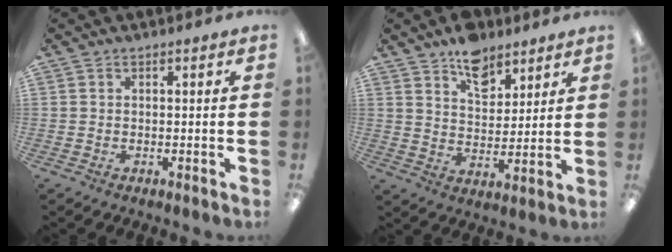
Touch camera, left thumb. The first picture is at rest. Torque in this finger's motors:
{"motor_torque": [1.03, 0.57, 0.87, -0.50, 0.04]}